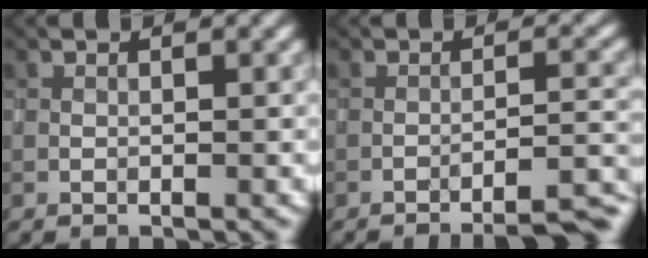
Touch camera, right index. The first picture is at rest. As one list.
[{"total": 6.3, "force": [-5.5, 0.9, 3.1], "torque": [-0.029, 0.019, -0.063]}]